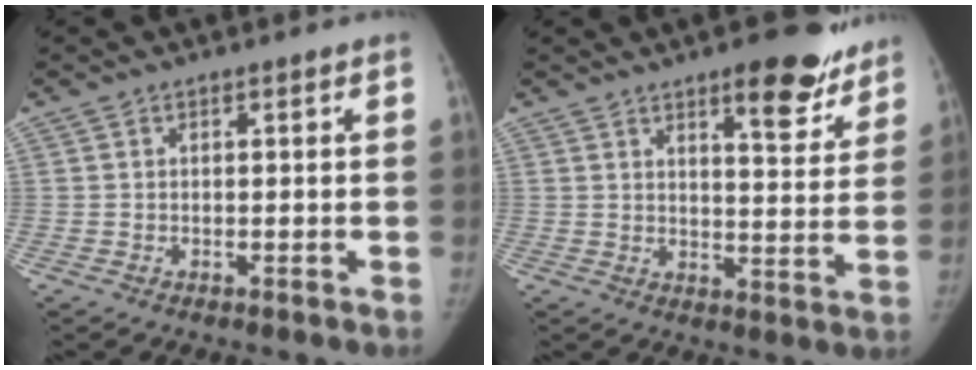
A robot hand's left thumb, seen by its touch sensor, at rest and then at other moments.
{"total": 12.2, "force": [8.2, 4.1, 8.1], "torque": [-0.063, -0.049, 0.110]}